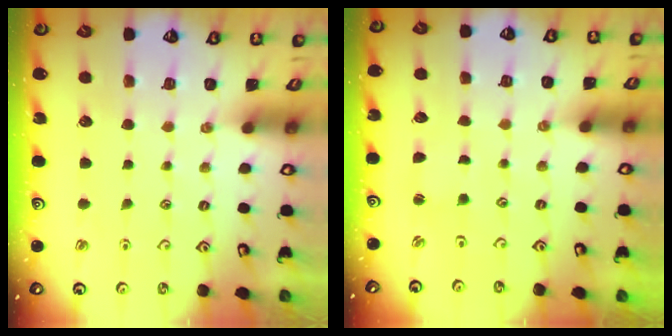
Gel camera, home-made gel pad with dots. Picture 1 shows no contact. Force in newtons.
{"total": 1.3, "press": 1.3, "slide": 0.2}